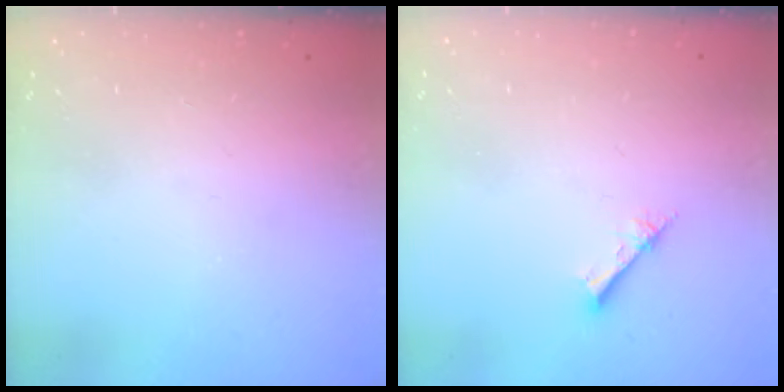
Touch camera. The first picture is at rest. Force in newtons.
{"total": 2.4, "press": 2.4, "slide": 0.3}